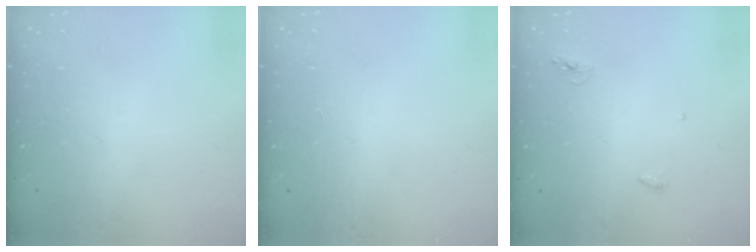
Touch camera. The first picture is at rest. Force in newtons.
{"total": 1.1, "press": 0.9, "slide": 0.6}
{"total": 7.7, "press": 4.3, "slide": 6.3}